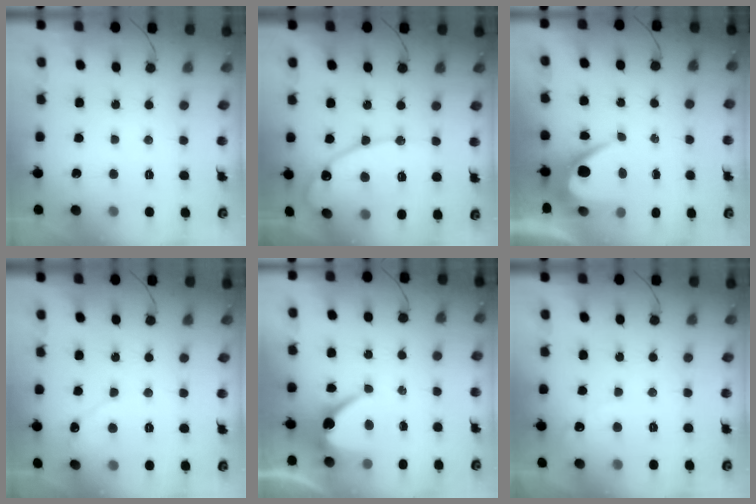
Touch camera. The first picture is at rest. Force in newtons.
{"total": 14.7, "press": 14.7, "slide": 1.0}
{"total": 7.0, "press": 6.9, "slide": 0.6}
{"total": 4.5, "press": 4.4, "slide": 0.5}
{"total": 7.1, "press": 7.1, "slide": 0.6}
{"total": 2.9, "press": 2.9, "slide": 0.2}